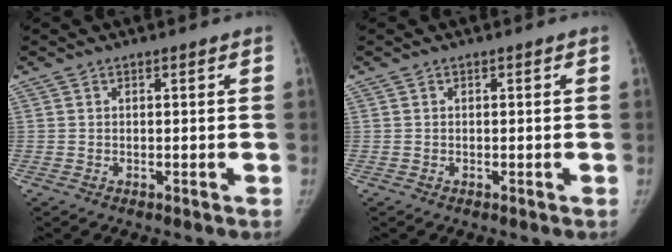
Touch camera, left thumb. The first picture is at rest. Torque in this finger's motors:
{"motor_torque": [0.18, 0.03, 0.10, 0.03, 0.06]}